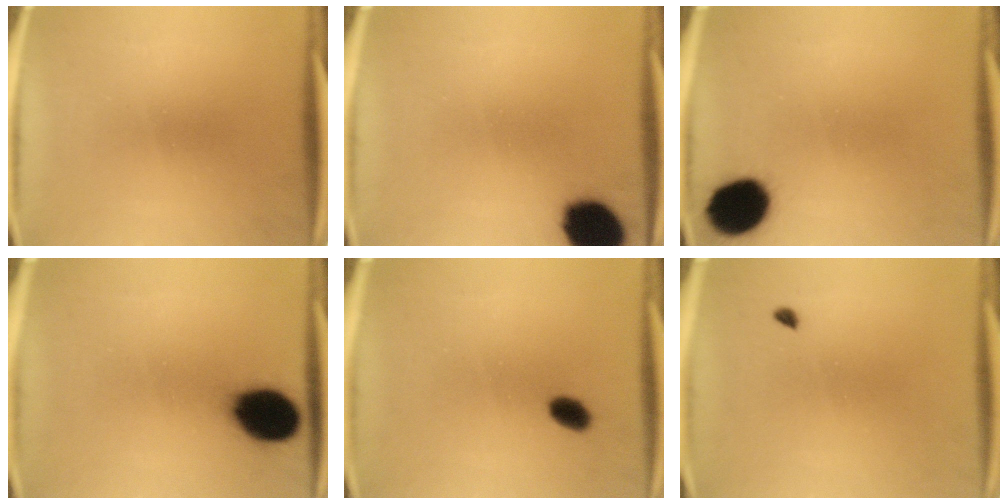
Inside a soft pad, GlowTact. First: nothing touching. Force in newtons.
{"total": 13.5}
{"total": 13.1}
{"total": 13.2}
{"total": 3.5}
{"total": 0.8}